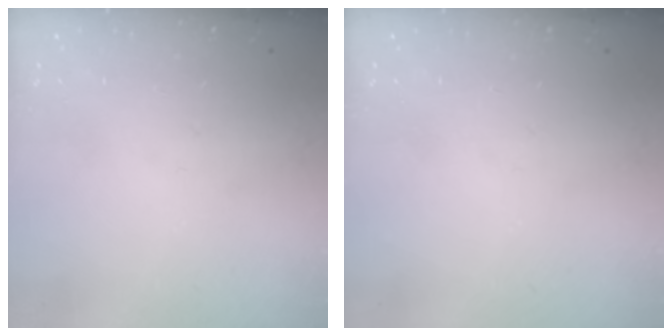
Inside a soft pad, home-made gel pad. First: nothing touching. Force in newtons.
{"total": 0.0}